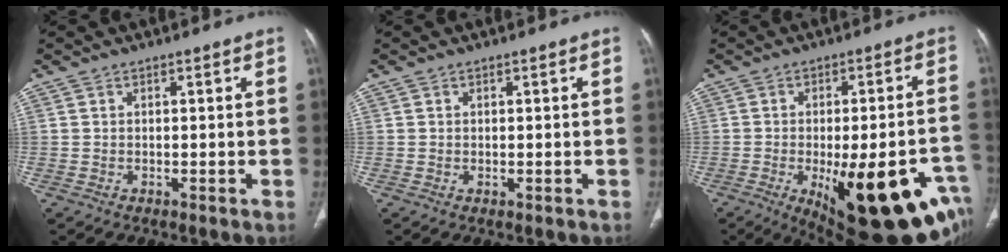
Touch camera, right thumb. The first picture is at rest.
{"total": 0.0}
{"total": 25.3, "force": [-10.6, 8.5, 21.3], "torque": [-0.204, 0.024, -0.126]}